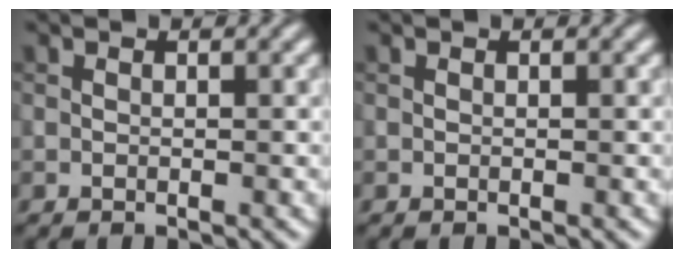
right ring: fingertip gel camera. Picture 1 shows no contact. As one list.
[{"total": 0.0}]